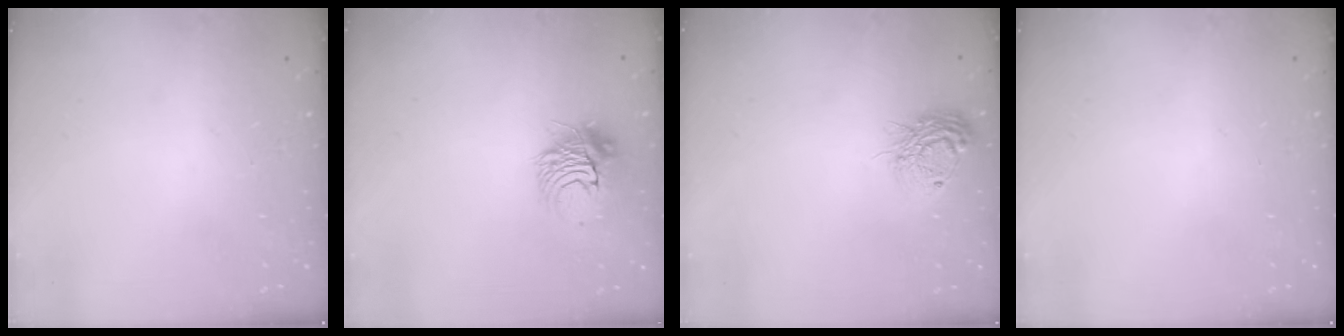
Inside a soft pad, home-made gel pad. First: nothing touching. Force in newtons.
{"total": 11.3, "press": 11.2, "slide": 0.6}
{"total": 12.1, "press": 12.0, "slide": 1.1}
{"total": 0.0}